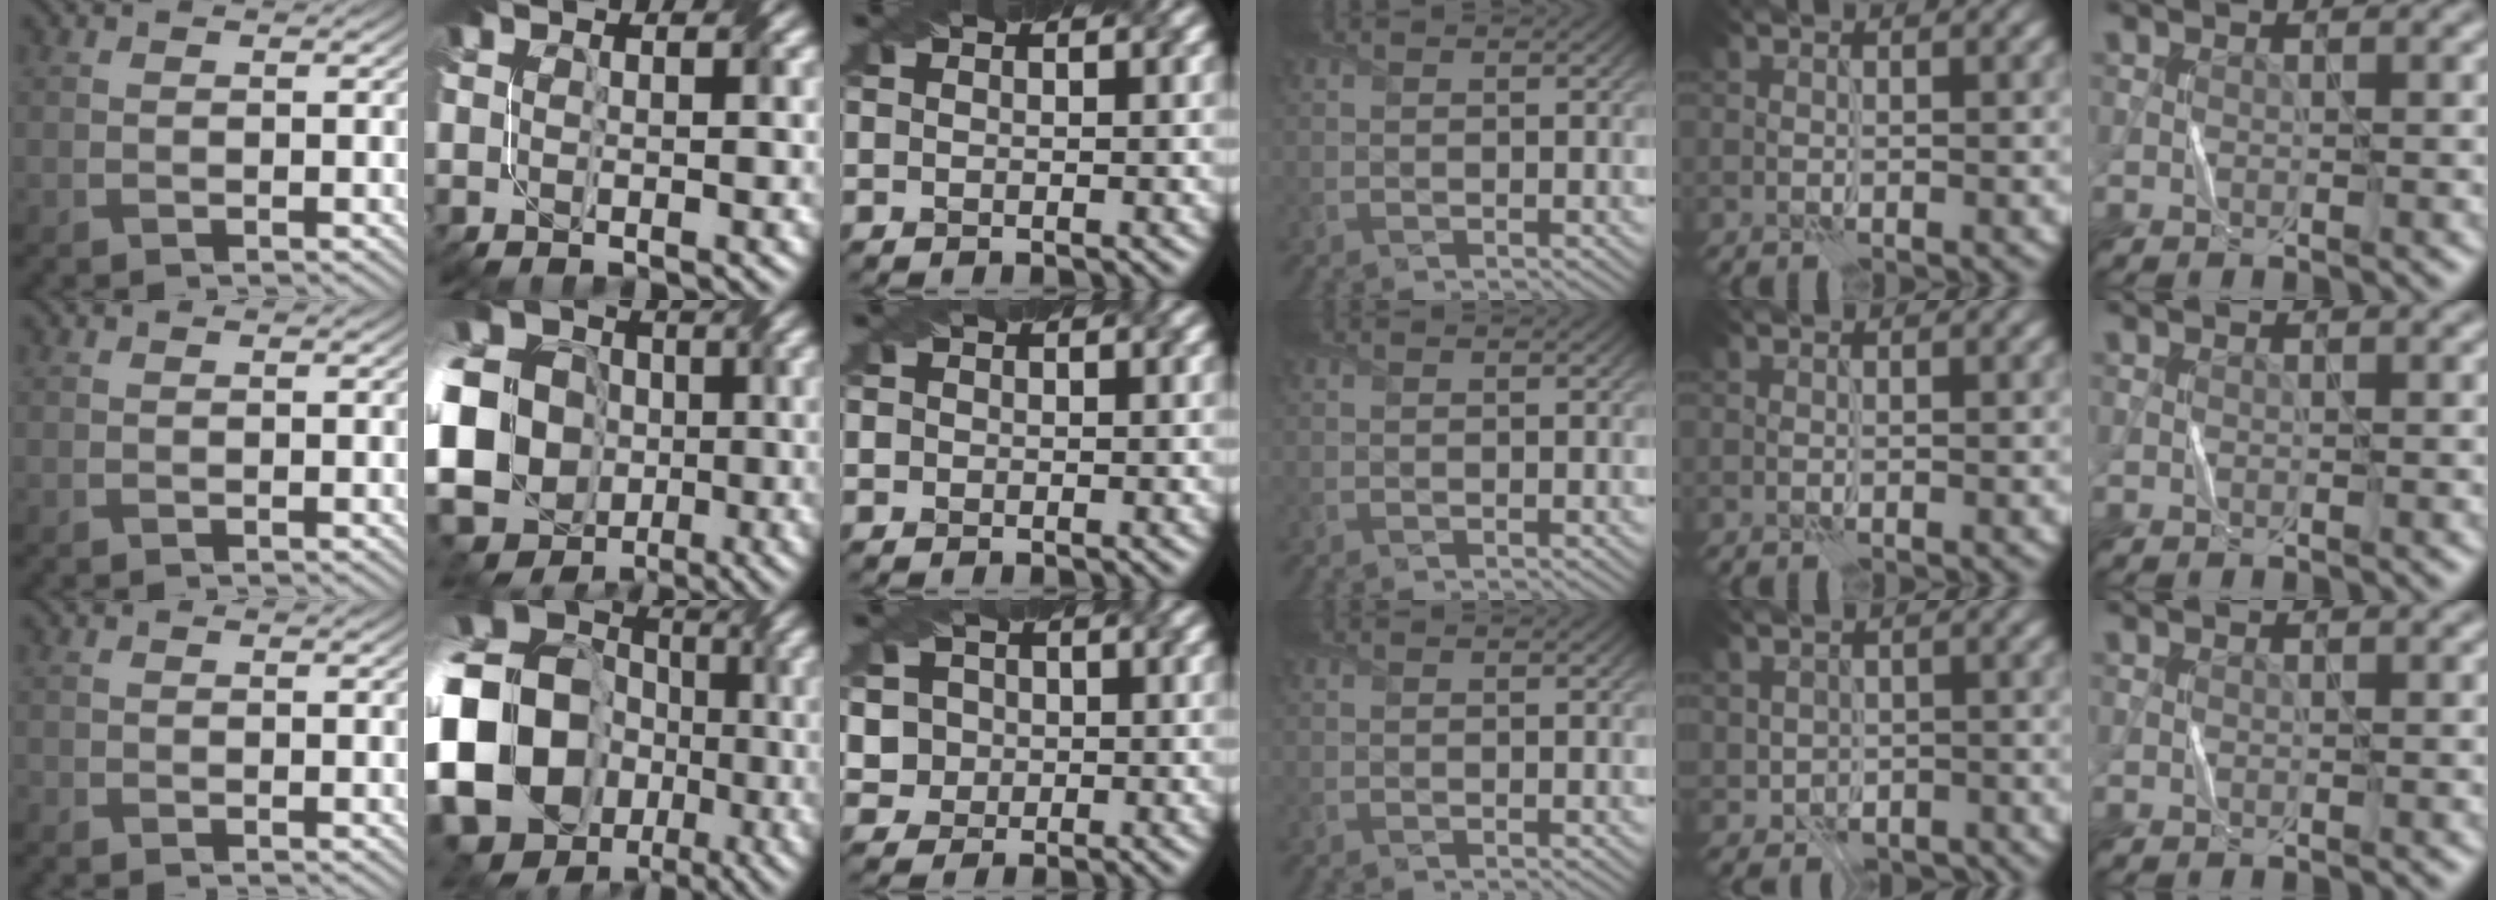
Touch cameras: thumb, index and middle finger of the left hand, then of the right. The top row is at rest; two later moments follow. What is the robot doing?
{"motion": "fold", "object": "paper"}